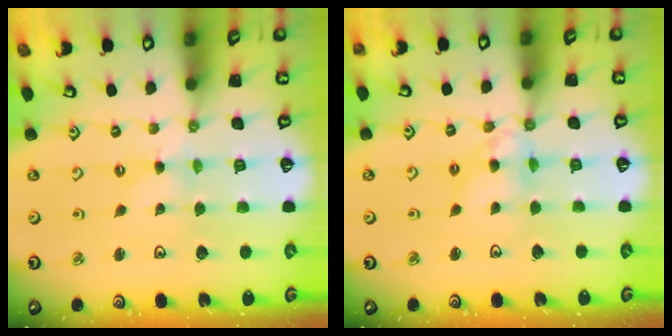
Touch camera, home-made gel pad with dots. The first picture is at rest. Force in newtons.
{"total": 7.6, "press": 7.6, "slide": 0.6}